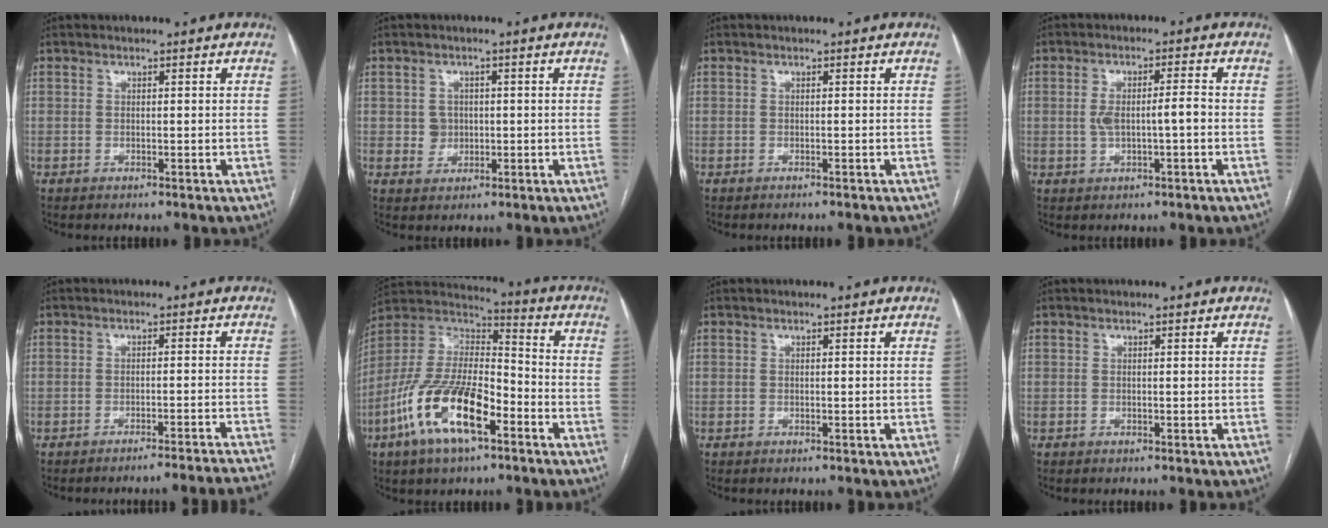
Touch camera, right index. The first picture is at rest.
{"total": 2.7, "force": [-0.1, 2.6, 0.7], "torque": [-0.006, 0.004, 0.004]}
{"total": 1.0, "force": [-0.9, 0.0, 0.3], "torque": [-0.005, 0.000, -0.012]}
{"total": 5.0, "force": [-0.6, 1.2, 4.8], "torque": [-0.096, 0.015, -0.004]}
{"total": 11.4, "force": [-10.8, -2.6, 2.4], "torque": [0.004, -0.012, -0.131]}
{"total": 17.5, "force": [-8.0, 6.2, 14.3], "torque": [-0.296, 0.002, -0.146]}
{"total": 0.0}
{"total": 0.0}